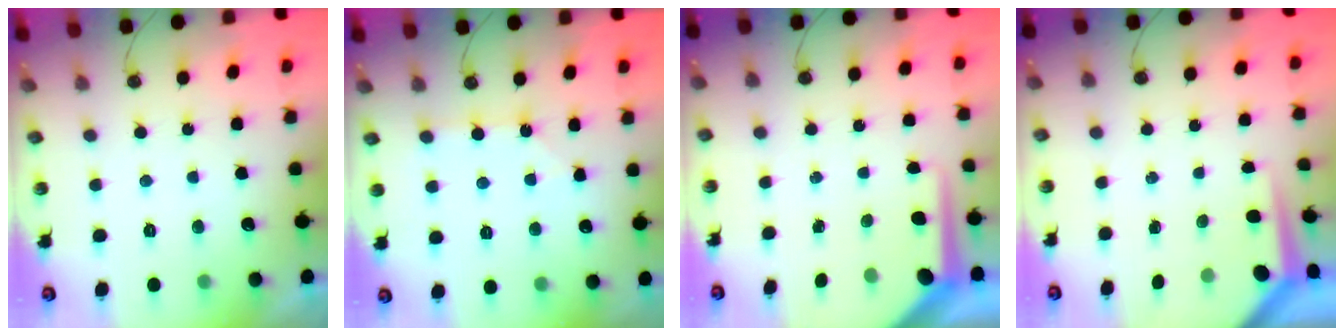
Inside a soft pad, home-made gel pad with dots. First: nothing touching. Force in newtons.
{"total": 1.1, "press": 1.1, "slide": 0.2}
{"total": 8.7, "press": 8.6, "slide": 0.9}
{"total": 3.9, "press": 3.9, "slide": 0.2}